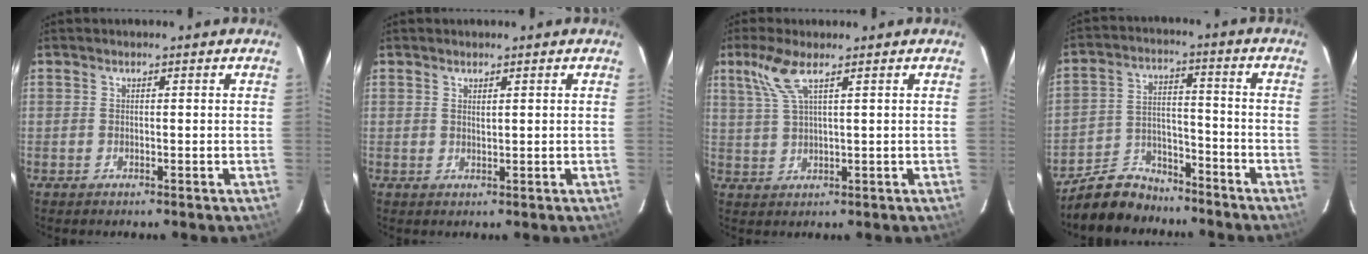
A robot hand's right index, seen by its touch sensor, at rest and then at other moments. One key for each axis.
{"total": 1.0, "fx": 0.6, "fy": 0.3, "fz": 0.7, "tx": -0.013, "ty": 0.001, "tz": 0.011}
{"total": 5.9, "fx": 3.4, "fy": 1.3, "fz": 4.7, "tx": -0.106, "ty": 0.009, "tz": 0.073}
{"total": 10.4, "fx": -8.9, "fy": 4.7, "fz": 2.3, "tx": -0.067, "ty": 0.022, "tz": -0.148}